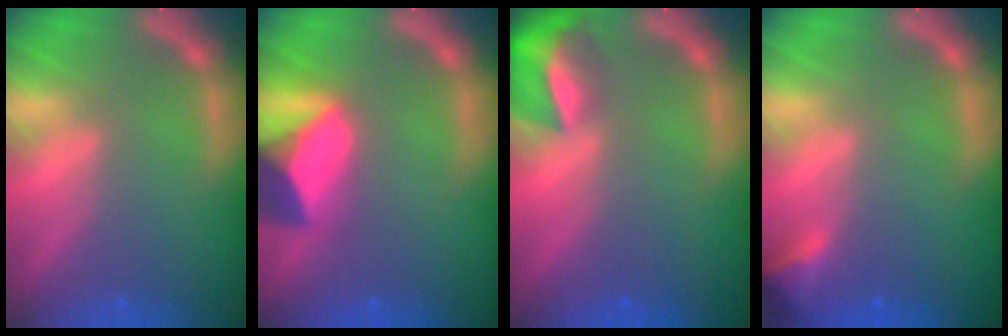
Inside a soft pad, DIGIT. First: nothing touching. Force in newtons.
{"total": 8.0}
{"total": 6.4}
{"total": 2.4}